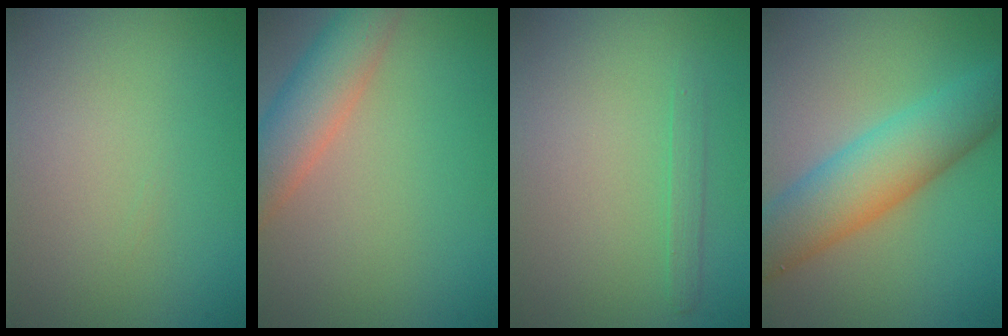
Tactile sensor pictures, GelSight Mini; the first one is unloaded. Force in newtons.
{"total": 5.1, "press": 5.0, "slide": 0.4}
{"total": 1.1, "press": 1.1, "slide": 0.0}
{"total": 7.9, "press": 7.9, "slide": 0.3}